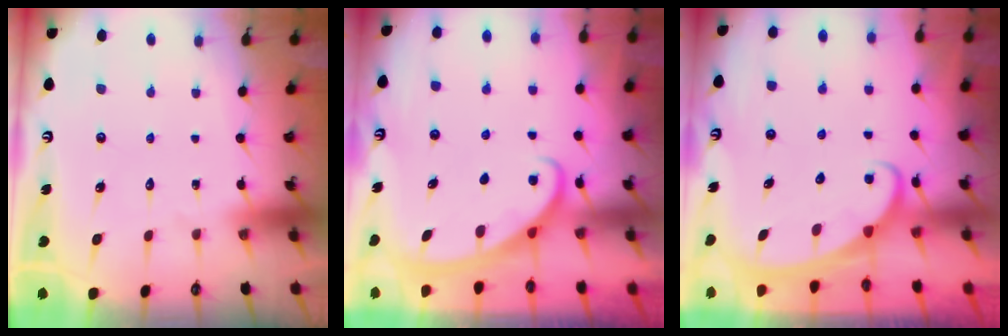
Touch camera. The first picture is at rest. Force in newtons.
{"total": 2.8, "press": 2.8, "slide": 0.4}
{"total": 2.4, "press": 2.4, "slide": 0.3}